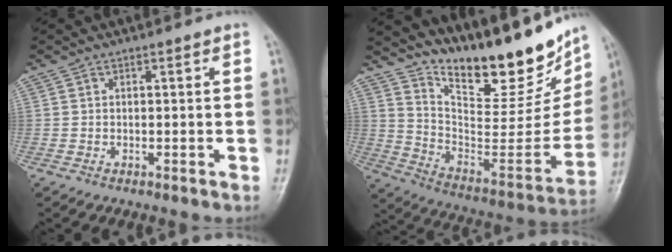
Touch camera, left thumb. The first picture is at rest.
{"total": 26.2, "force": [19.6, 8.7, 14.9], "torque": [-0.194, -0.111, 0.307]}